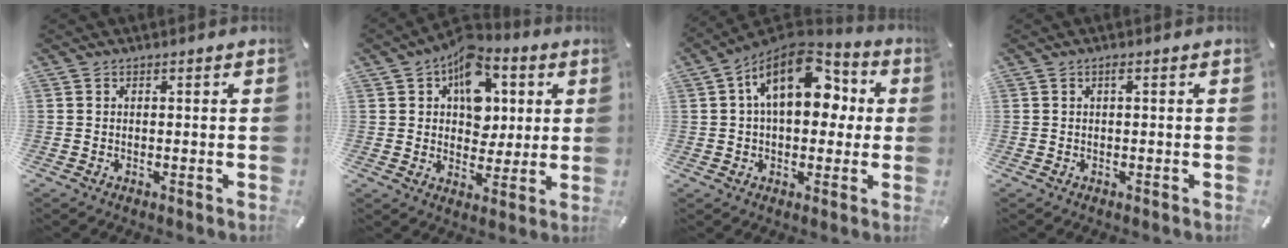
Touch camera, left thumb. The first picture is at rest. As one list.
[{"total": 13.3, "force": [5.3, 9.8, 7.3], "torque": [-0.103, -0.025, 0.097]}, {"total": 17.9, "force": [5.8, 10.8, 13.0], "torque": [-0.209, -0.017, 0.098]}, {"total": 1.1, "force": [0.2, 0.1, 1.0], "torque": [-0.020, 0.001, 0.003]}]